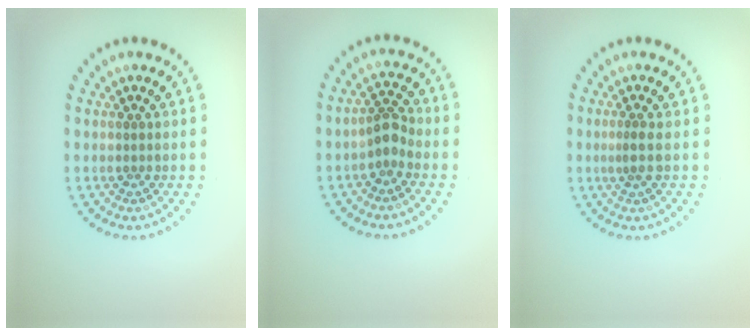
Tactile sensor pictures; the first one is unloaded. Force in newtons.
{"total": 2.0, "press": 1.7, "slide": 1.1}
{"total": 1.3, "press": 0.9, "slide": 1.0}